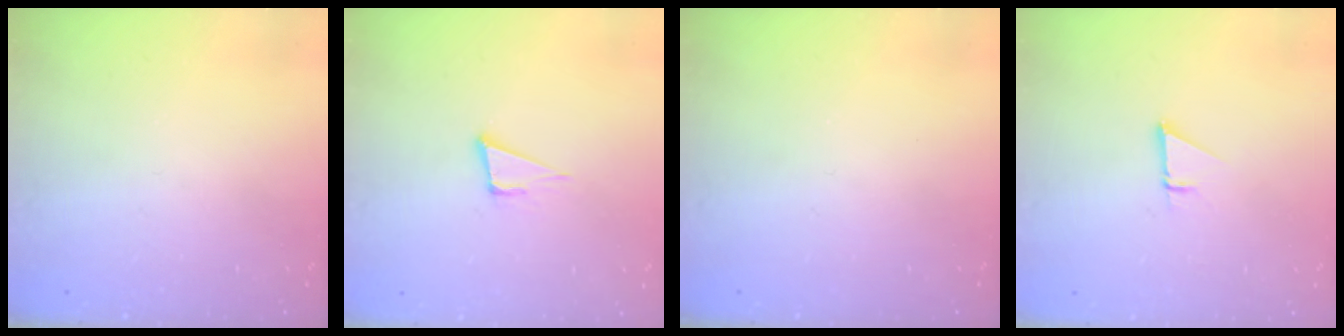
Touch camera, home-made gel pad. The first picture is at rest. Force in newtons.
{"total": 5.1, "press": 4.3, "slide": 2.8}
{"total": 0.0}
{"total": 0.9, "press": 0.9, "slide": 0.1}